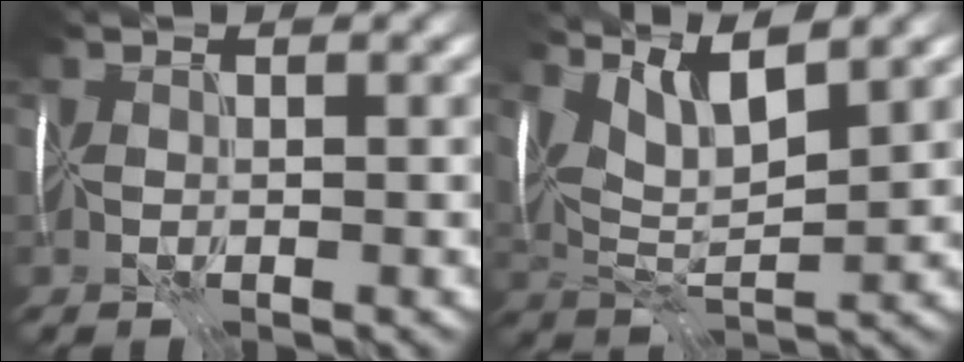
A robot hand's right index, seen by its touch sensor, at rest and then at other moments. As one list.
[{"total": 6.7, "force": [4.0, 2.1, 5.0], "torque": [-0.098, 0.003, 0.074]}]